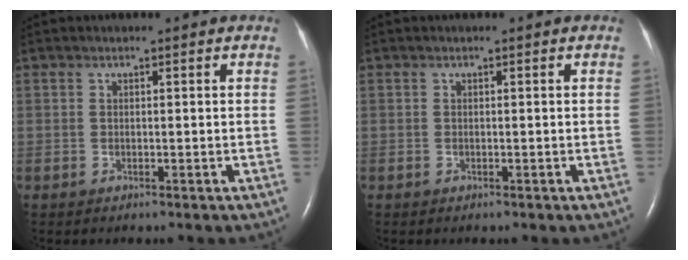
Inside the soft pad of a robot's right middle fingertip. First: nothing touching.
{"total": 0.0}